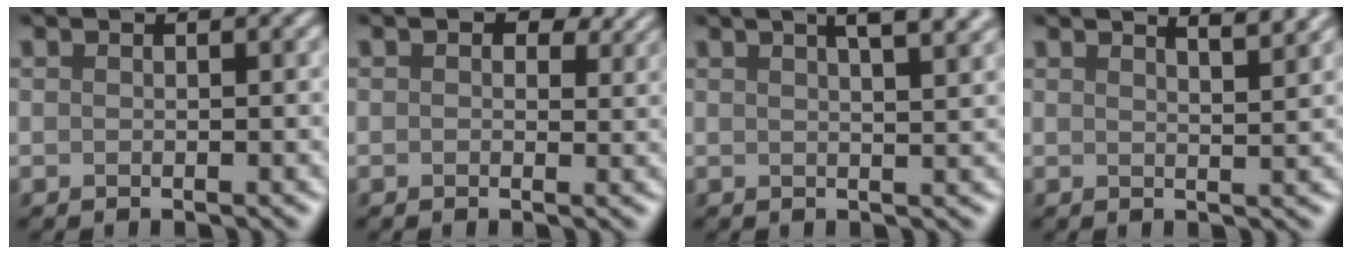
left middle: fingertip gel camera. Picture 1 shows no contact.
{"total": 3.1, "force": [1.4, 1.8, 2.1], "torque": [-0.025, 0.001, 0.017]}
{"total": 7.2, "force": [4.1, 2.9, 5.1], "torque": [-0.024, 0.045, 0.027]}
{"total": 4.5, "force": [3.5, 1.3, 2.6], "torque": [-0.002, 0.024, 0.016]}